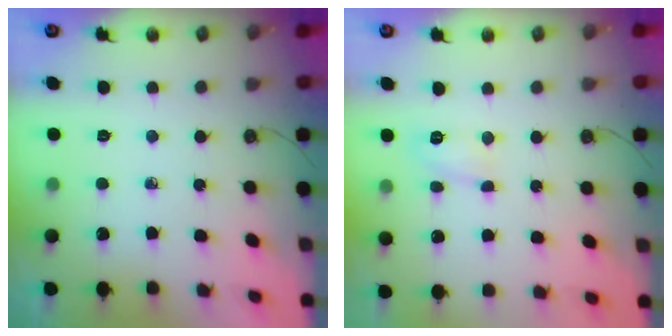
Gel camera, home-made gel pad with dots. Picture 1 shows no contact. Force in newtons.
{"total": 4.7, "press": 4.7, "slide": 0.6}